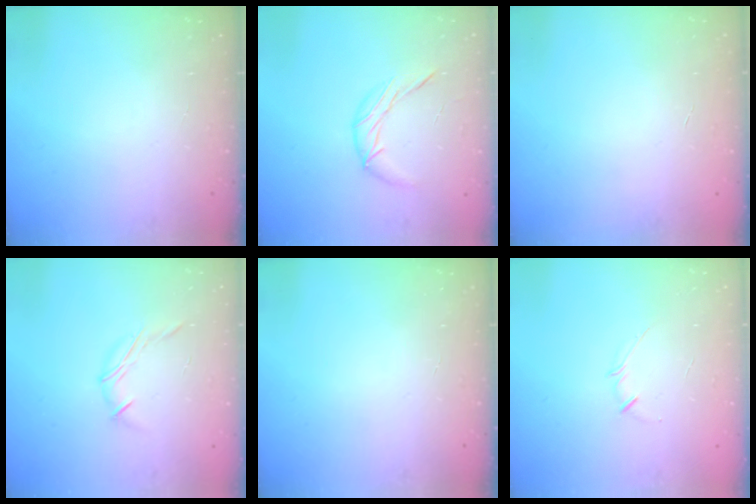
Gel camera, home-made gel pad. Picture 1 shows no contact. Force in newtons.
{"total": 7.9, "press": 7.9, "slide": 0.2}
{"total": 0.0}
{"total": 5.6, "press": 5.5, "slide": 0.8}
{"total": 0.0}
{"total": 2.5, "press": 2.4, "slide": 0.5}